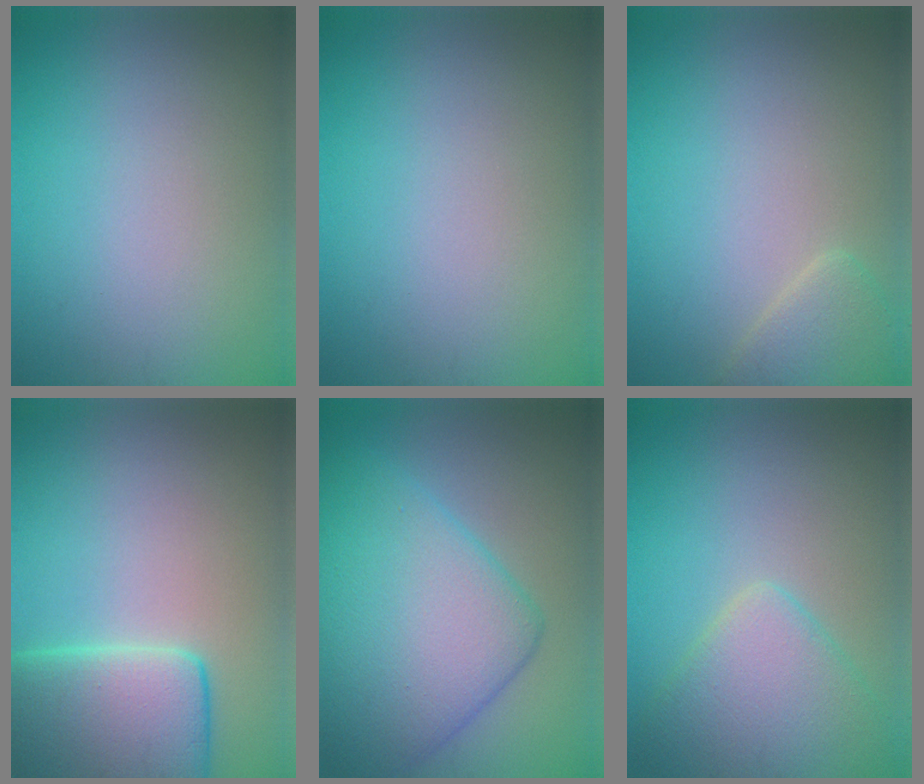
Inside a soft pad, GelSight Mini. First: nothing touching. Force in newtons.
{"total": 0.0}
{"total": 2.3, "press": 2.3, "slide": 0.2}
{"total": 9.0, "press": 9.0, "slide": 0.6}
{"total": 10.1, "press": 10.1, "slide": 0.2}
{"total": 5.0, "press": 5.0, "slide": 0.2}